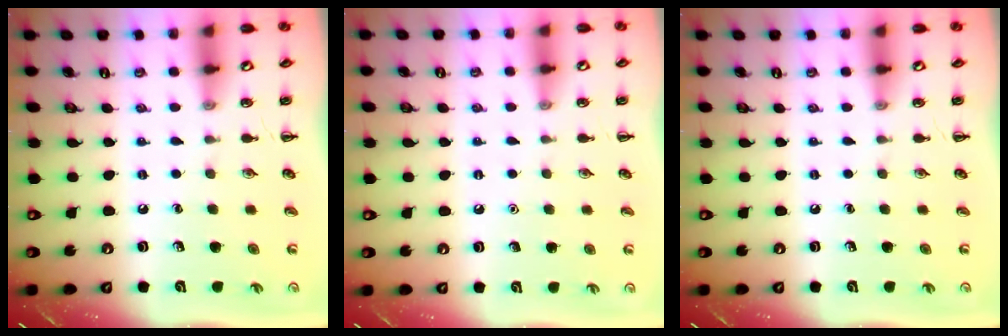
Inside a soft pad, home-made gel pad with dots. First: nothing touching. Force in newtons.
{"total": 1.6, "press": 1.6, "slide": 0.1}
{"total": 0.0}